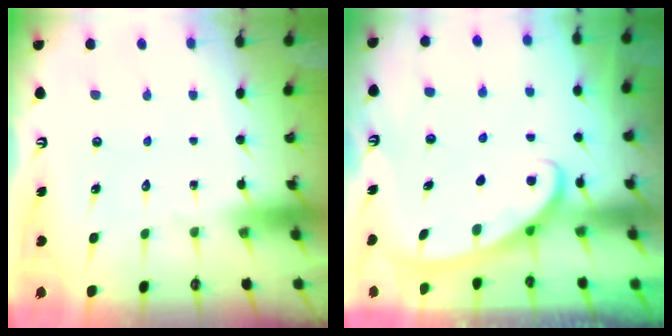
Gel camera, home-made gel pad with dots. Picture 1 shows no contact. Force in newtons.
{"total": 2.8, "press": 2.8, "slide": 0.4}